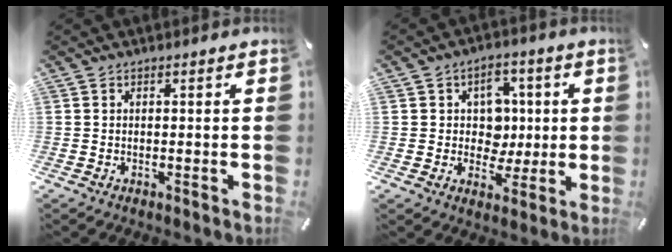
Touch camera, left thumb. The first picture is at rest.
{"total": 9.1, "force": [0.7, 8.3, 3.7], "torque": [-0.045, 0.003, 0.014]}